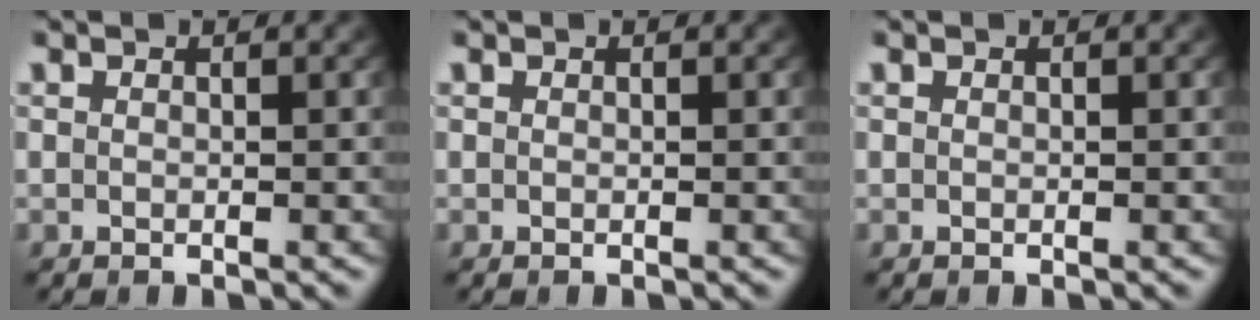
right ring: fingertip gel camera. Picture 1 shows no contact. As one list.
[{"total": 0.0}, {"total": 0.0}]